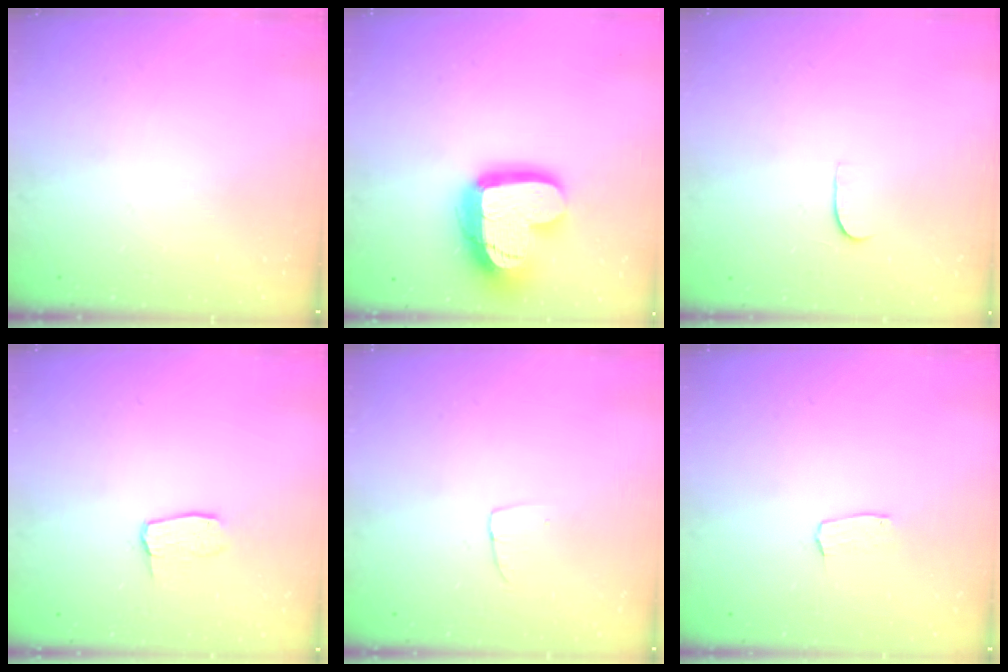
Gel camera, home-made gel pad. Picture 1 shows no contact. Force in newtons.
{"total": 19.3, "press": 19.2, "slide": 1.7}
{"total": 4.3, "press": 4.3, "slide": 0.2}
{"total": 3.0, "press": 3.0, "slide": 0.2}
{"total": 2.9, "press": 2.9, "slide": 0.1}
{"total": 3.0, "press": 3.0, "slide": 0.2}